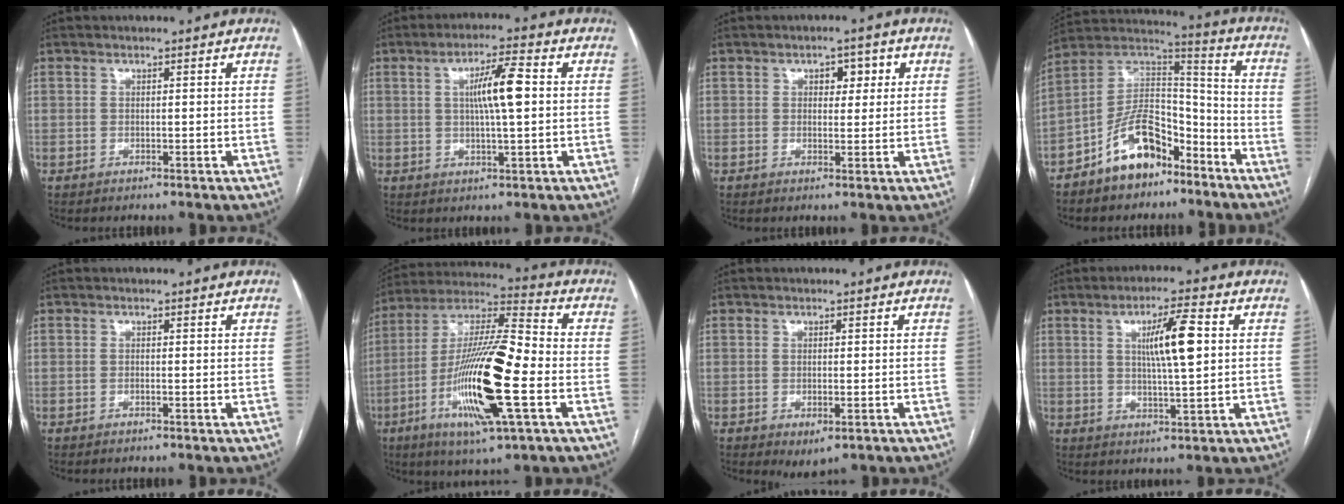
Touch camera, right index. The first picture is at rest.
{"total": 7.3, "force": [1.1, 0.6, 7.2], "torque": [-0.126, 0.008, 0.017]}
{"total": 3.5, "force": [1.3, 2.0, 2.5], "torque": [-0.029, 0.011, 0.018]}
{"total": 13.1, "force": [-8.0, 6.8, 7.8], "torque": [-0.149, 0.035, -0.141]}
{"total": 0.0}
{"total": 20.4, "force": [-5.5, 2.3, 19.5], "torque": [-0.383, -0.015, -0.100]}
{"total": 2.7, "force": [-1.0, 1.2, 2.2], "torque": [-0.031, -0.004, -0.003]}
{"total": 8.0, "force": [1.8, 0.6, 7.8], "torque": [-0.134, 0.004, 0.031]}